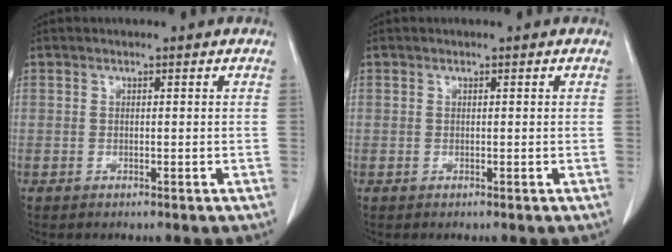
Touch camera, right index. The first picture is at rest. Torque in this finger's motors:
{"motor_torque": [-0.22, -0.05, -0.25, -0.10]}